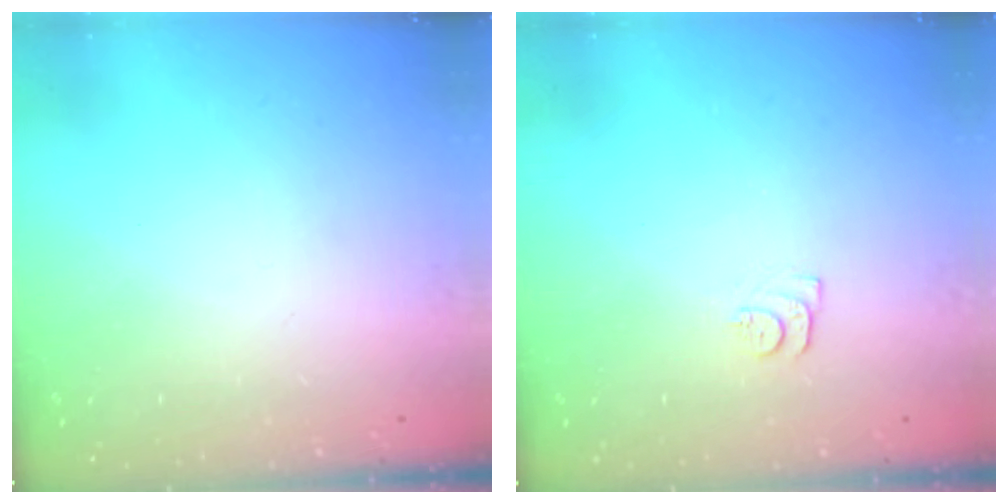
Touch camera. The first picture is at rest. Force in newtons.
{"total": 5.2, "press": 5.2, "slide": 0.7}